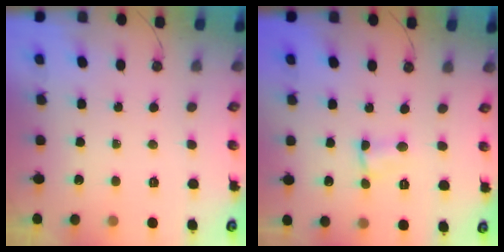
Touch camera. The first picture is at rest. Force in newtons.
{"total": 2.0, "press": 2.0, "slide": 0.3}